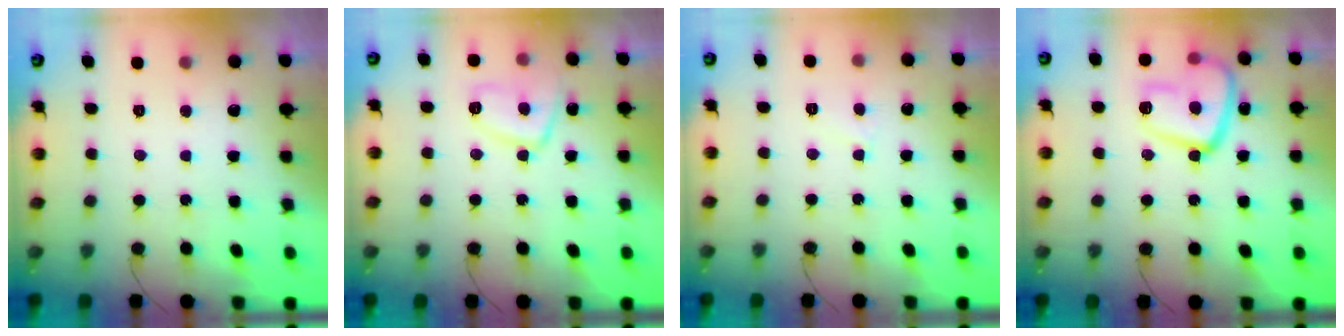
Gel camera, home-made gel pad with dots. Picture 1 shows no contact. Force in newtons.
{"total": 8.5, "press": 8.4, "slide": 0.7}
{"total": 2.0, "press": 2.0, "slide": 0.2}
{"total": 16.0, "press": 15.9, "slide": 1.4}